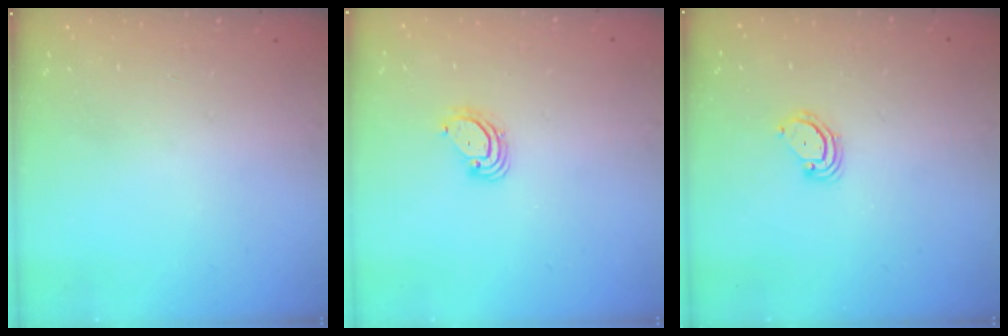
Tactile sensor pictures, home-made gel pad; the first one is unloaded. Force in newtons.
{"total": 3.7, "press": 3.7, "slide": 0.2}
{"total": 3.5, "press": 3.5, "slide": 0.2}